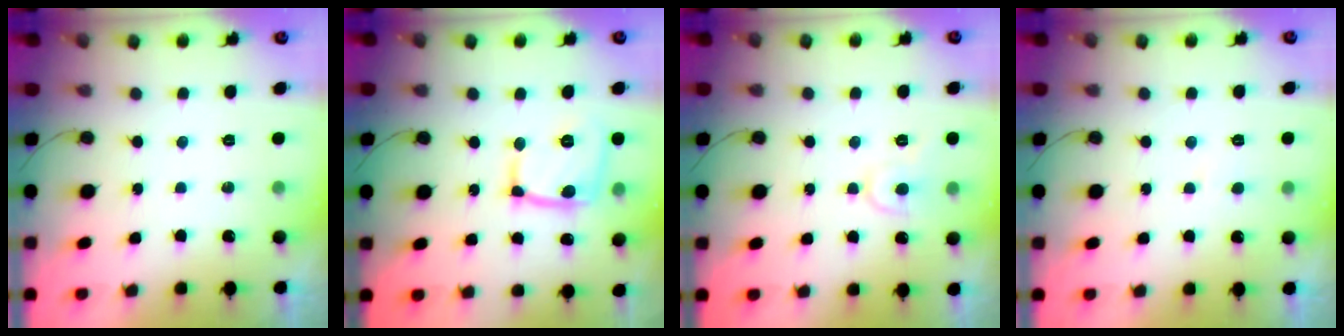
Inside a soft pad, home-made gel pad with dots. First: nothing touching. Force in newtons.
{"total": 14.1, "press": 14.1, "slide": 1.0}
{"total": 6.3, "press": 6.3, "slide": 0.6}
{"total": 3.5, "press": 3.5, "slide": 0.3}